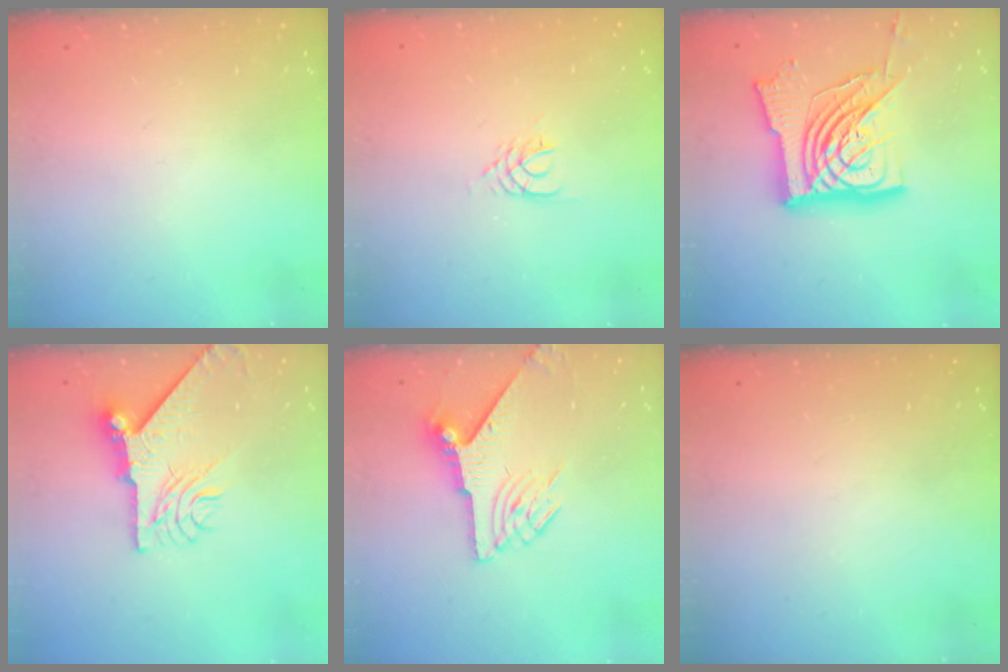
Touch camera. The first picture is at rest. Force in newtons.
{"total": 3.0, "press": 2.9, "slide": 0.4}
{"total": 26.7, "press": 26.5, "slide": 3.2}
{"total": 9.5, "press": 9.4, "slide": 1.1}
{"total": 7.4, "press": 7.4, "slide": 0.2}
{"total": 0.0}